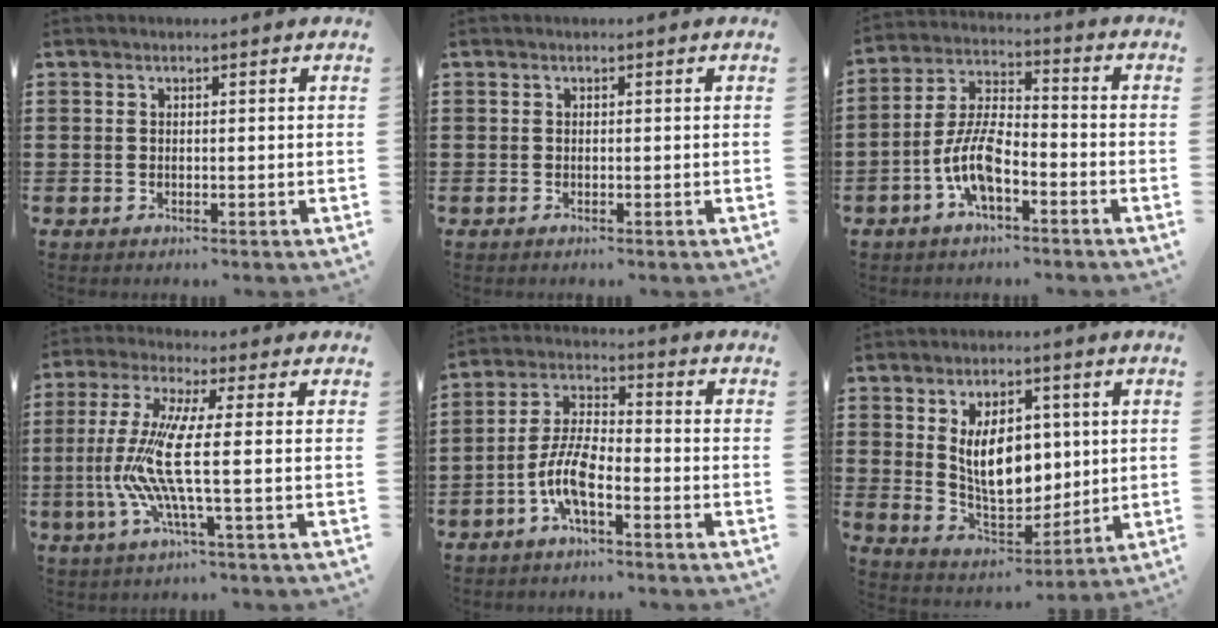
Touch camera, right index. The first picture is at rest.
{"total": 0.0}
{"total": 8.3, "force": [-3.7, 3.2, 6.6], "torque": [-0.159, -0.003, -0.075]}
{"total": 10.5, "force": [-1.1, 0.6, 10.4], "torque": [-0.247, -0.030, -0.036]}
{"total": 7.5, "force": [-3.5, 2.2, 6.2], "torque": [-0.151, -0.008, -0.073]}
{"total": 10.7, "force": [2.3, 6.5, 8.2], "torque": [-0.152, 0.000, 0.038]}